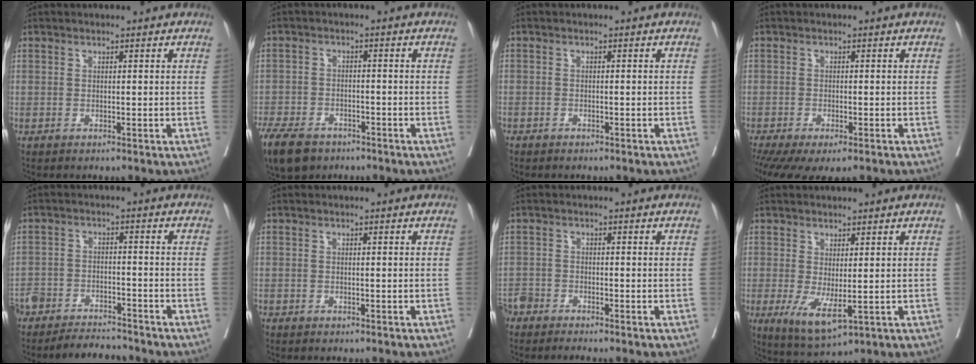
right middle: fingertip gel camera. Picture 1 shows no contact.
{"total": 11.2, "force": [-7.8, 6.2, 5.2], "torque": [-0.119, -0.013, -0.126]}
{"total": 1.0, "force": [-0.8, 0.6, 0.0], "torque": [-0.010, 0.002, -0.016]}
{"total": 9.5, "force": [-7.1, 2.8, 5.6], "torque": [-0.092, -0.010, -0.108]}
{"total": 8.4, "force": [-8.0, 2.0, 1.6], "torque": [-0.018, 0.007, -0.127]}
{"total": 1.0, "force": [-0.8, 0.6, 0.0], "torque": [-0.010, 0.002, -0.016]}
{"total": 4.4, "force": [-4.3, 0.9, 0.9], "torque": [-0.005, -0.011, -0.080]}
{"total": 5.9, "force": [-1.1, 2.0, 5.5], "torque": [-0.105, -0.021, -0.006]}